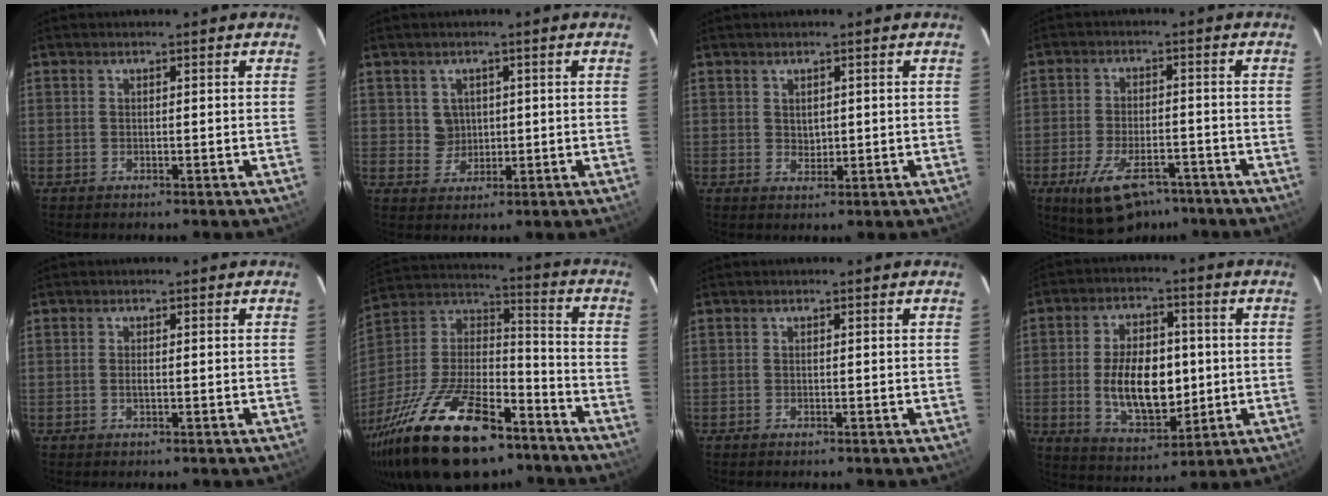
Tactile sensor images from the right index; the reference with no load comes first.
{"total": 3.4, "force": [0.9, 3.2, 0.3], "torque": [-0.002, 0.010, 0.021]}
{"total": 1.7, "force": [0.7, 1.5, 0.6], "torque": [-0.005, 0.000, 0.017]}
{"total": 12.5, "force": [-8.2, 5.7, 7.5], "torque": [-0.158, -0.020, -0.131]}
{"total": 0.6, "force": [-0.1, 0.2, 0.6], "torque": [-0.012, -0.002, -0.002]}
{"total": 31.1, "force": [-19.8, 13.0, 20.2], "torque": [-0.402, -0.019, -0.317]}
{"total": 0.0}
{"total": 14.0, "force": [-0.7, 7.8, 11.6], "torque": [-0.216, 0.002, 0.005]}